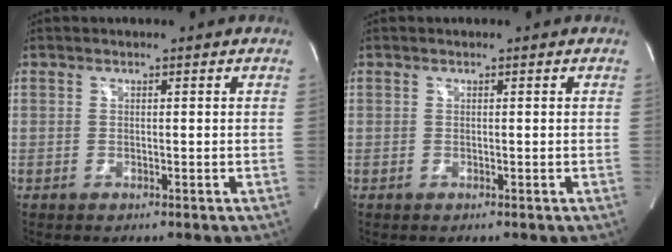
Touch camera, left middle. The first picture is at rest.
{"total": 0.0}